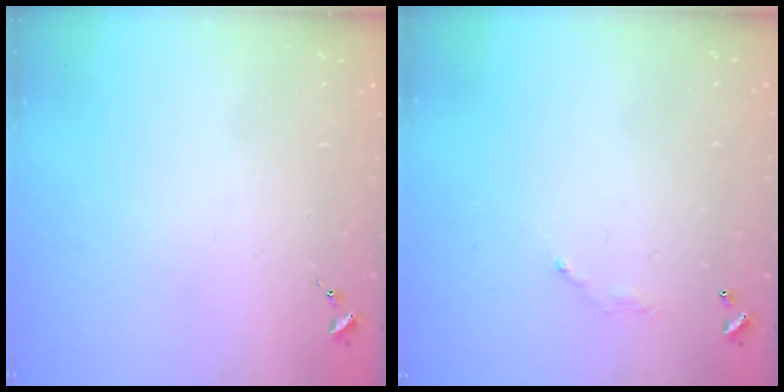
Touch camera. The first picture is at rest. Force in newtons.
{"total": 4.0, "press": 4.0, "slide": 0.2}